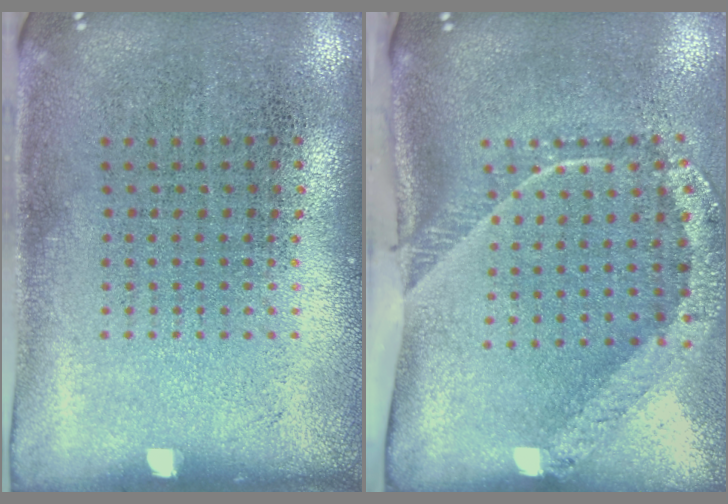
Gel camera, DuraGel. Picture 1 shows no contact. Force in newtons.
{"total": 2.5, "press": 1.6, "slide": 1.9}